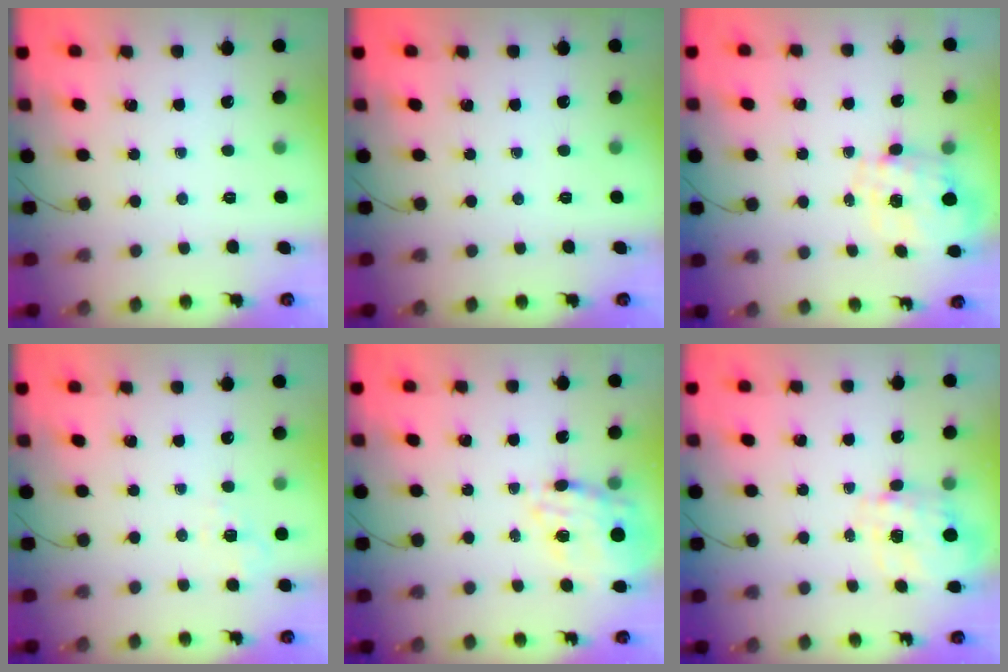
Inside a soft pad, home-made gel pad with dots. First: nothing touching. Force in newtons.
{"total": 0.0}
{"total": 1.0, "press": 0.9, "slide": 0.5}
{"total": 2.4, "press": 1.7, "slide": 1.7}
{"total": 14.5, "press": 14.1, "slide": 3.4}
{"total": 3.6, "press": 3.5, "slide": 1.0}